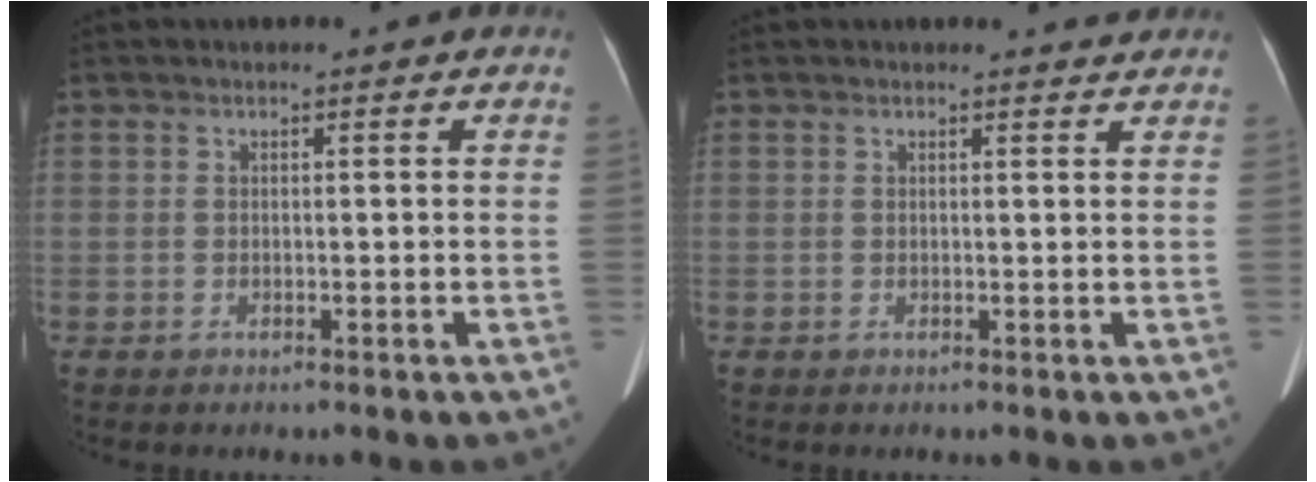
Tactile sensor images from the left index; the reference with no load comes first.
{"total": 1.2, "force": [1.2, 0.0, -0.1], "torque": [-0.009, -0.006, 0.012]}